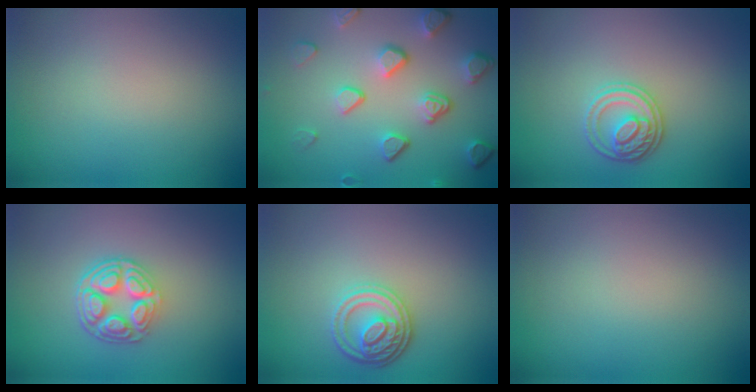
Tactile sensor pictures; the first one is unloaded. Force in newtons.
{"total": 5.3, "press": 4.1, "slide": 3.4}
{"total": 2.9, "press": 2.8, "slide": 0.7}
{"total": 4.9, "press": 3.6, "slide": 3.3}
{"total": 3.6, "press": 3.2, "slide": 1.6}
{"total": 0.0}